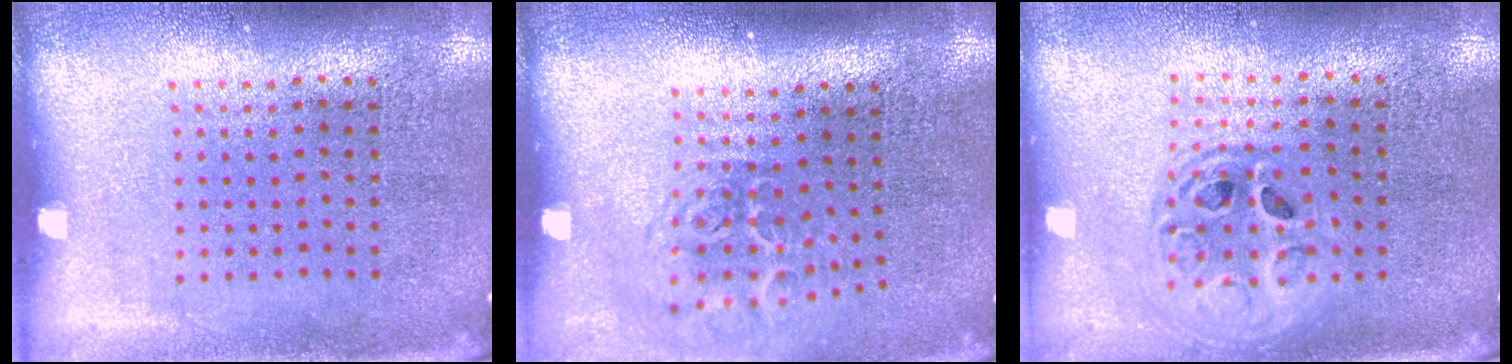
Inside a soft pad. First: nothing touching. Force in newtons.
{"total": 1.9, "press": 1.2, "slide": 1.4}
{"total": 1.7, "press": 1.4, "slide": 0.9}